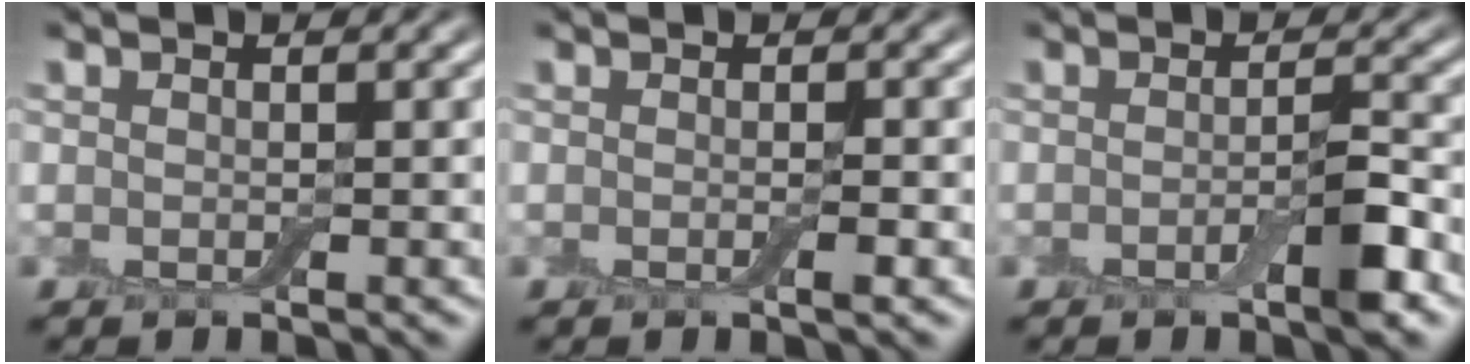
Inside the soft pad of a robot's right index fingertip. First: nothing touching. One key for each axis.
{"total": 0.8, "fx": -0.2, "fy": 0.0, "fz": 0.7, "tx": -0.012, "ty": 0.000, "tz": -0.005}
{"total": 2.9, "fx": -1.2, "fy": 0.6, "fz": 2.5, "tx": -0.039, "ty": 0.002, "tz": -0.022}